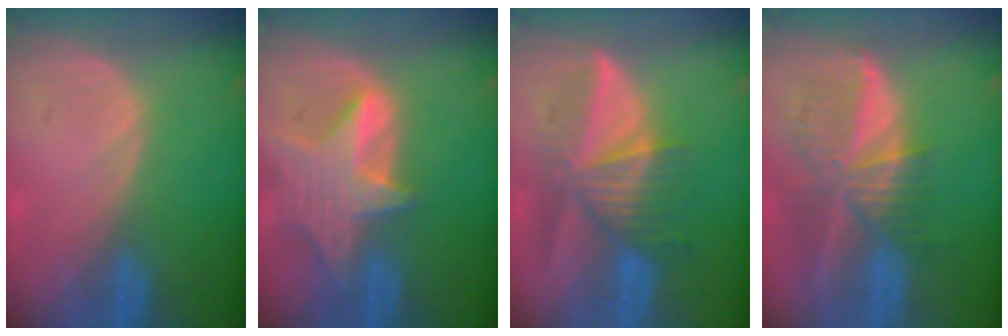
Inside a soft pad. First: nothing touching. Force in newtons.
{"total": 7.9, "press": 7.2, "slide": 3.2}
{"total": 8.0, "press": 7.7, "slide": 2.3}
{"total": 9.3, "press": 8.0, "slide": 4.7}